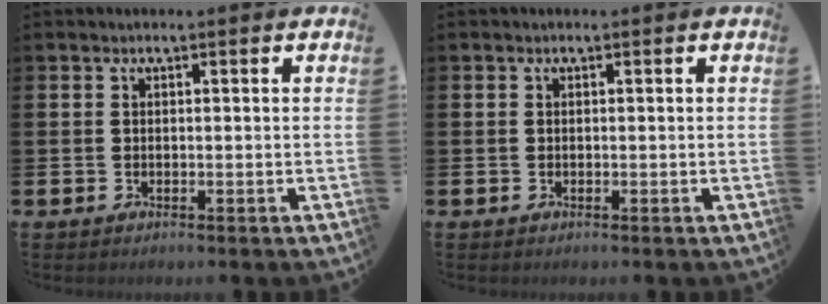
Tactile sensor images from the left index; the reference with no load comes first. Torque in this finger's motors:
{"motor_torque": [-0.02, 0.01, 0.00, 0.01]}